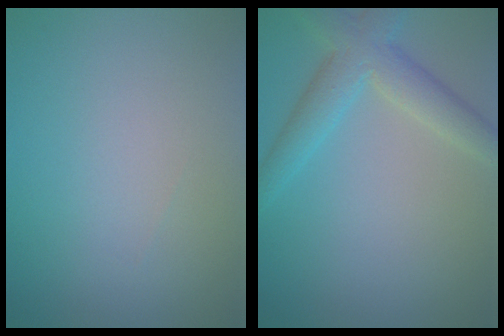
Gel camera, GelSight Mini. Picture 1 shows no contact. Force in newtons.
{"total": 4.2, "press": 4.2, "slide": 0.2}